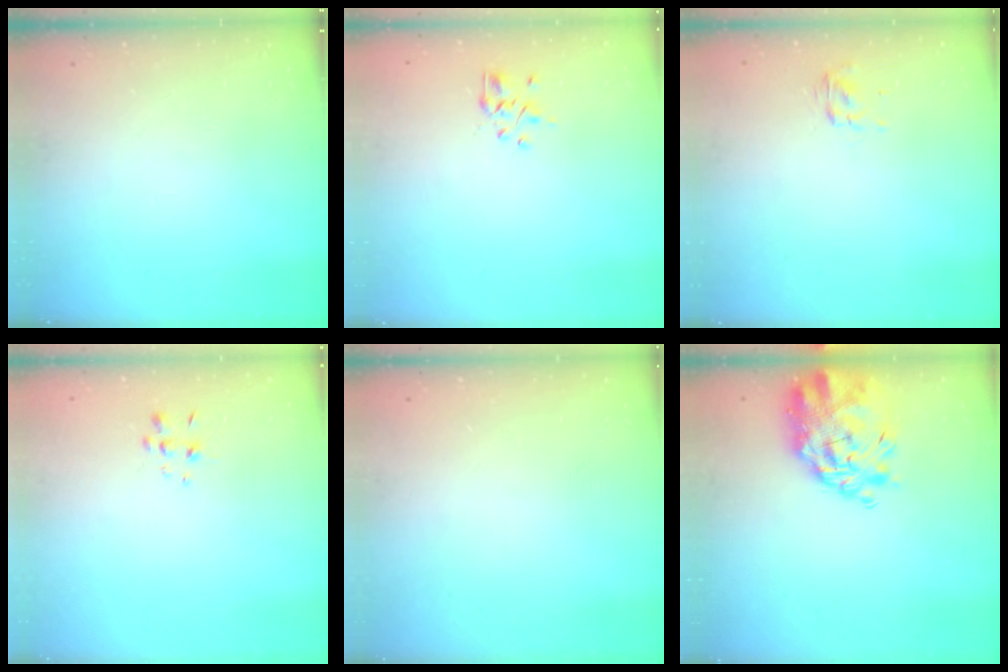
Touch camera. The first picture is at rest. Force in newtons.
{"total": 1.9, "press": 1.7, "slide": 0.9}
{"total": 2.8, "press": 2.6, "slide": 1.0}
{"total": 1.3, "press": 1.2, "slide": 0.5}
{"total": 1.7, "press": 1.7, "slide": 0.2}
{"total": 10.1, "press": 9.2, "slide": 4.0}